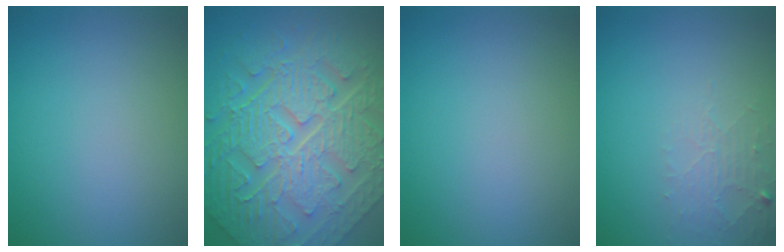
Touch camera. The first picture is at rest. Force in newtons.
{"total": 11.5, "press": 7.8, "slide": 8.5}
{"total": 0.0}
{"total": 1.9, "press": 1.9, "slide": 0.3}